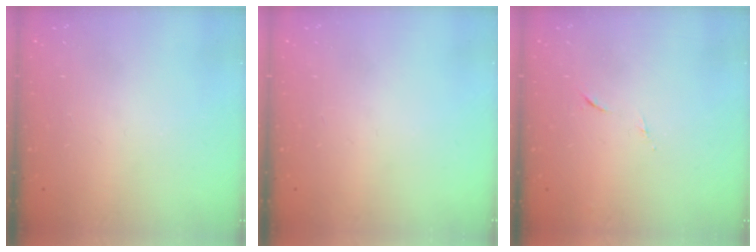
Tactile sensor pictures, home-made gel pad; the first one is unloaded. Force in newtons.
{"total": 0.0}
{"total": 5.4, "press": 5.3, "slide": 0.7}